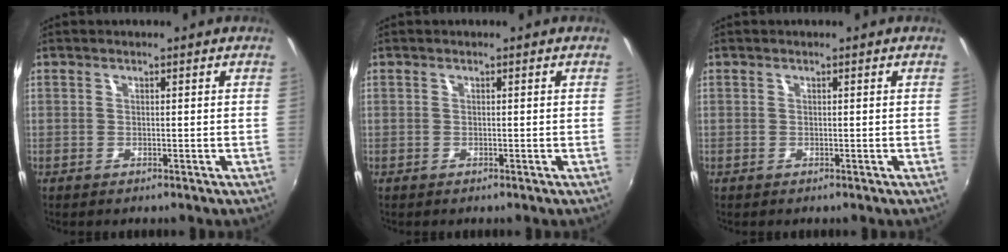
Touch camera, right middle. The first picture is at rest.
{"total": 0.0}
{"total": 0.0}